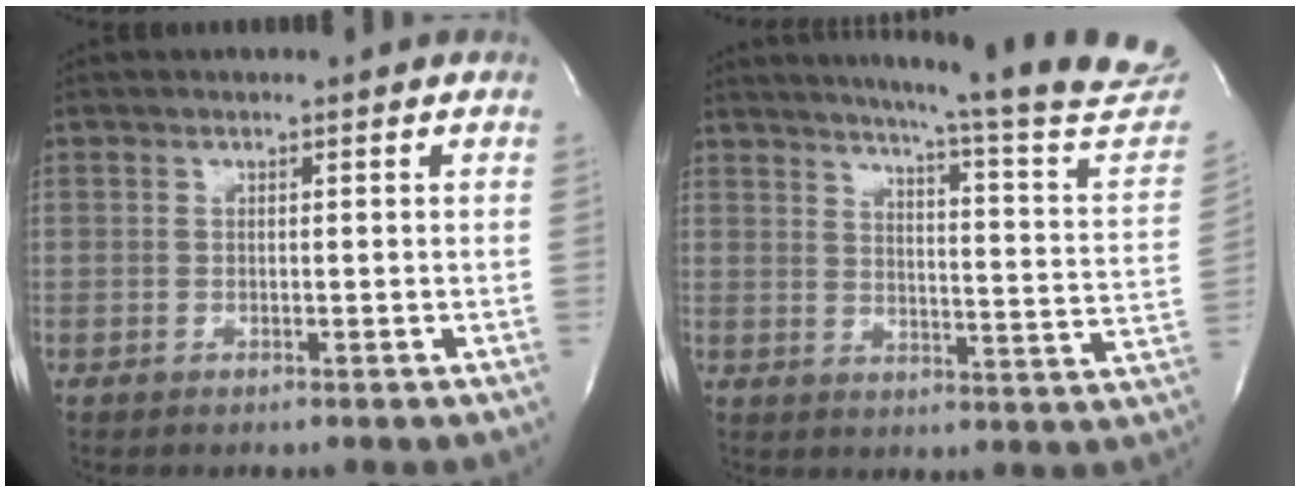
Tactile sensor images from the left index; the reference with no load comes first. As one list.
[{"total": 24.9, "force": [22.6, -0.7, 10.5], "torque": [-0.153, -0.105, 0.265]}]